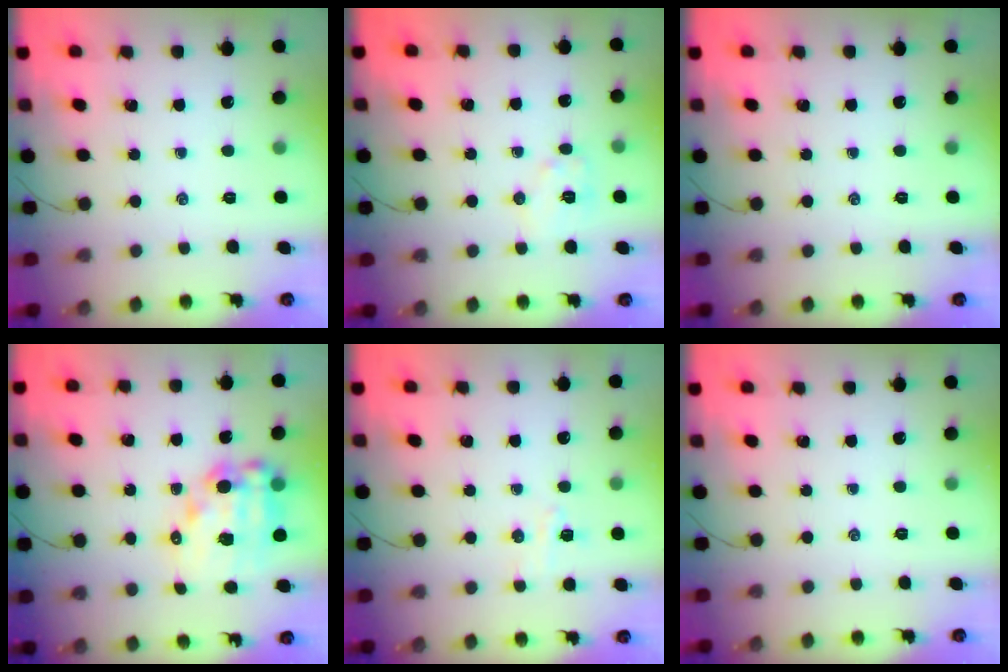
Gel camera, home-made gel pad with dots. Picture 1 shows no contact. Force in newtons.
{"total": 7.3, "press": 7.3, "slide": 0.7}
{"total": 0.0}
{"total": 15.4, "press": 15.0, "slide": 3.6}
{"total": 4.3, "press": 4.1, "slide": 1.1}
{"total": 0.0}